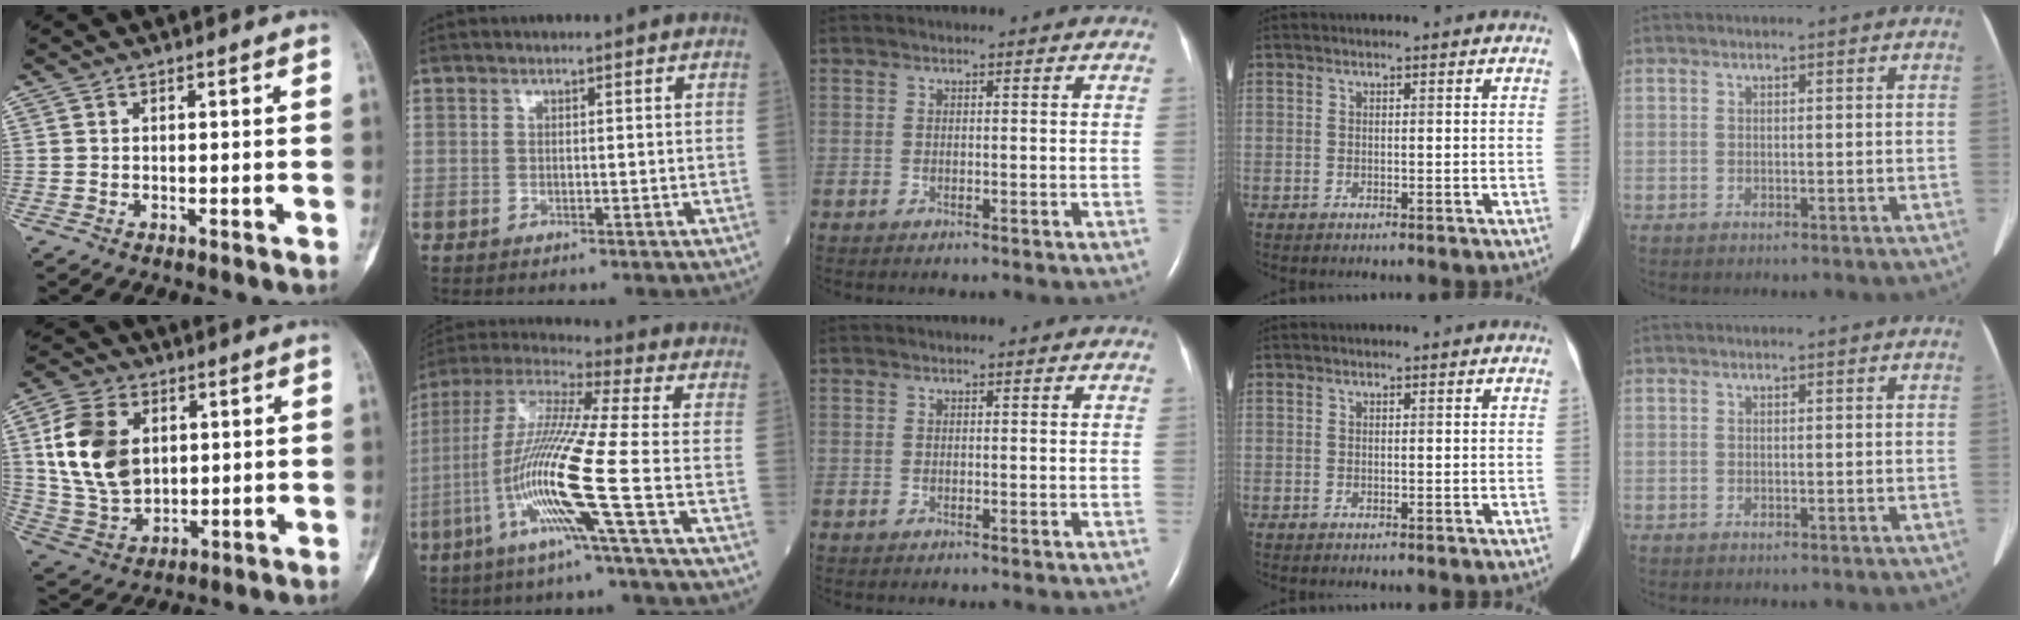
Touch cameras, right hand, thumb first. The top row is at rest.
{"thumb": {"total": 15.4, "force": [3.5, 10.7, 10.6], "torque": [-0.190, -0.007, 0.075]}, "index": {"total": 15.0, "force": [-5.1, -1.8, 14.0], "torque": [-0.290, -0.012, -0.109]}}